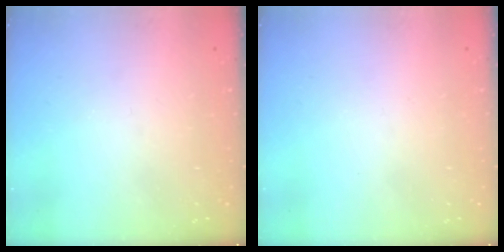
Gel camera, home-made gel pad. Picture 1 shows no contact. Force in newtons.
{"total": 3.5, "press": 3.4, "slide": 0.4}